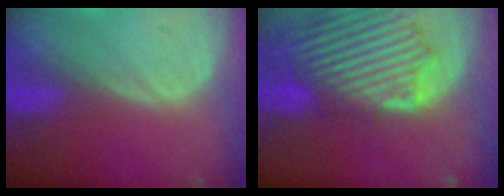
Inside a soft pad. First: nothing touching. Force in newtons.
{"total": 12.9, "press": 11.6, "slide": 5.7}